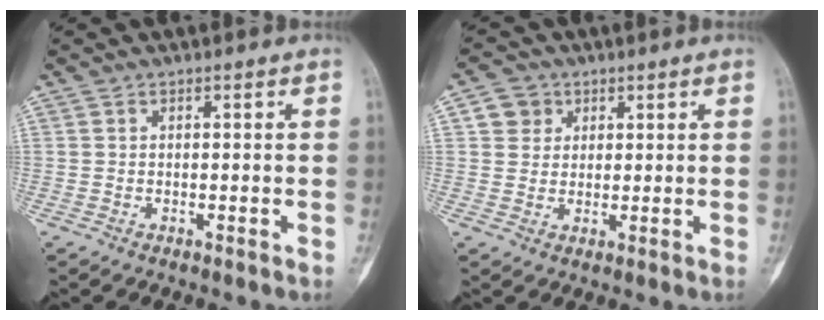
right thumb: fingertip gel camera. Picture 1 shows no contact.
{"total": 4.4, "force": [1.6, 4.1, 0.9], "torque": [0.013, -0.001, 0.024]}